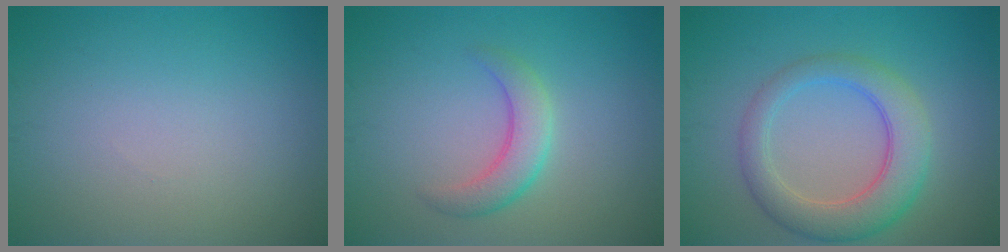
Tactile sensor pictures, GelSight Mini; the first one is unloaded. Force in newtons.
{"total": 3.1, "press": 3.1, "slide": 0.0}
{"total": 5.3, "press": 5.3, "slide": 0.2}